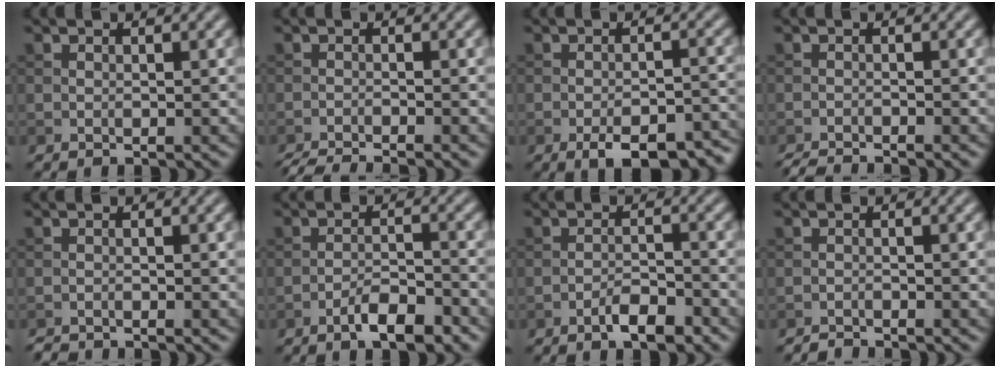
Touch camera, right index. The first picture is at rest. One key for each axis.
{"total": 4.3, "fx": -4.0, "fy": 0.4, "fz": 1.6, "tx": -0.028, "ty": -0.015, "tz": -0.071}
{"total": 6.3, "fx": -4.1, "fy": 2.2, "fz": 4.3, "tx": -0.064, "ty": -0.001, "tz": -0.056}
{"total": 2.8, "fx": -2.7, "fy": 0.2, "fz": 0.9, "tx": -0.016, "ty": -0.008, "tz": -0.050}
{"total": 1.4, "fx": -1.4, "fy": 0.1, "fz": 0.1, "tx": 0.002, "ty": -0.005, "tz": -0.028}
{"total": 3.8, "fx": -2.5, "fy": 1.0, "fz": 2.6, "tx": -0.044, "ty": 0.008, "tz": -0.047}
{"total": 3.0, "fx": -2.0, "fy": 0.9, "fz": 2.0, "tx": -0.032, "ty": 0.008, "tz": -0.037}
{"total": 1.3, "fx": -1.3, "fy": 0.0, "fz": 0.0, "tx": 0.004, "ty": 0.001, "tz": -0.027}